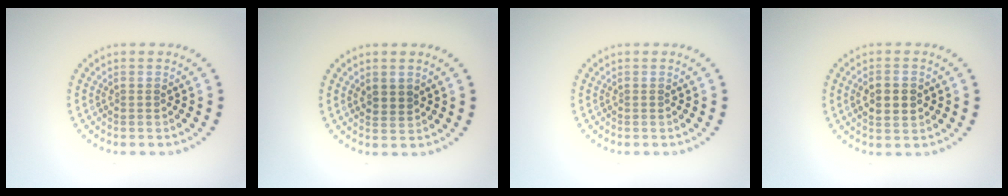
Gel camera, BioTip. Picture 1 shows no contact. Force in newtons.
{"total": 1.5, "press": 1.4, "slide": 0.7}
{"total": 0.0}
{"total": 2.9, "press": 2.9, "slide": 0.2}